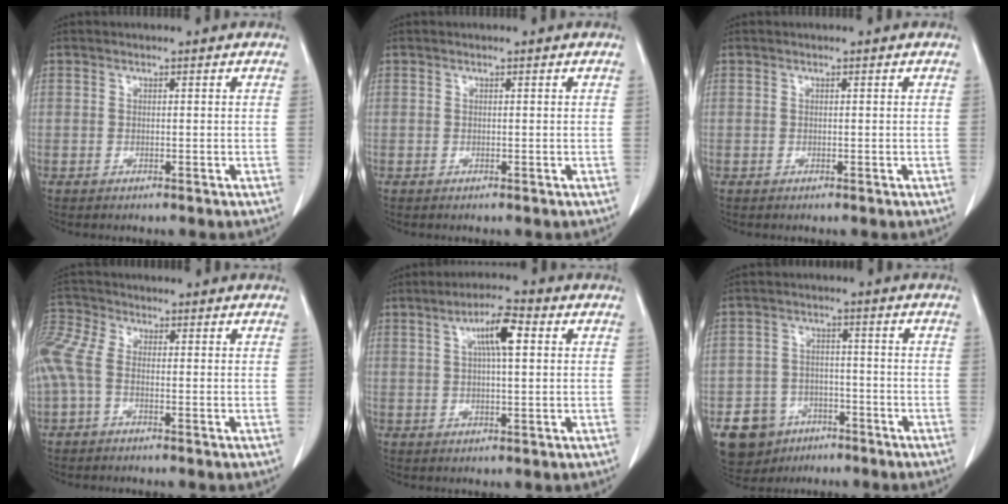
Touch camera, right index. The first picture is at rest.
{"total": 0.0}
{"total": 0.0}
{"total": 9.1, "force": [-0.9, 4.9, 7.6], "torque": [-0.219, 0.028, -0.020]}
{"total": 6.4, "force": [2.0, 1.0, 6.0], "torque": [-0.108, 0.013, 0.032]}
{"total": 7.9, "force": [-4.4, 6.3, 1.8], "torque": [-0.035, 0.012, -0.061]}